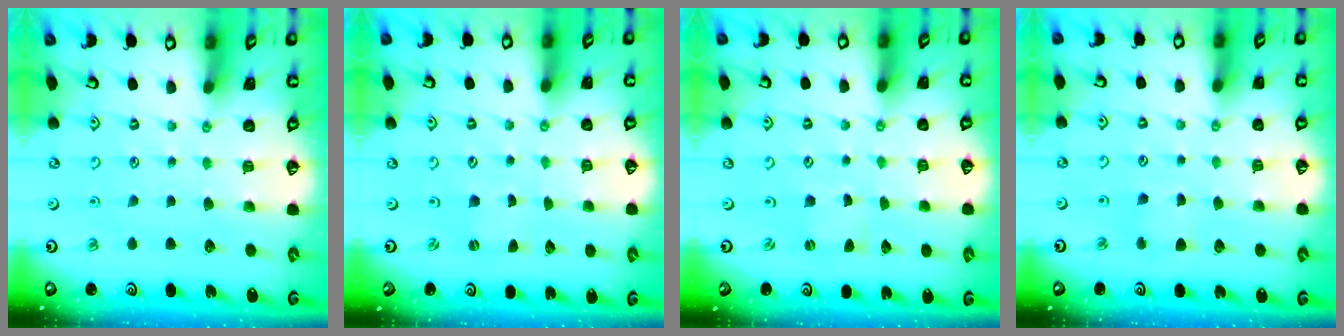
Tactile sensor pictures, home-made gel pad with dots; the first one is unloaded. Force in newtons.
{"total": 0.0}
{"total": 0.0}
{"total": 2.8, "press": 2.8, "slide": 0.5}